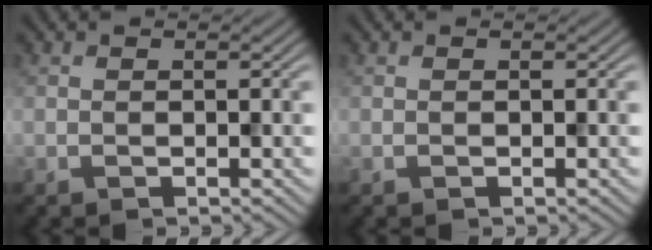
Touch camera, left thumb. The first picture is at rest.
{"total": 0.0}